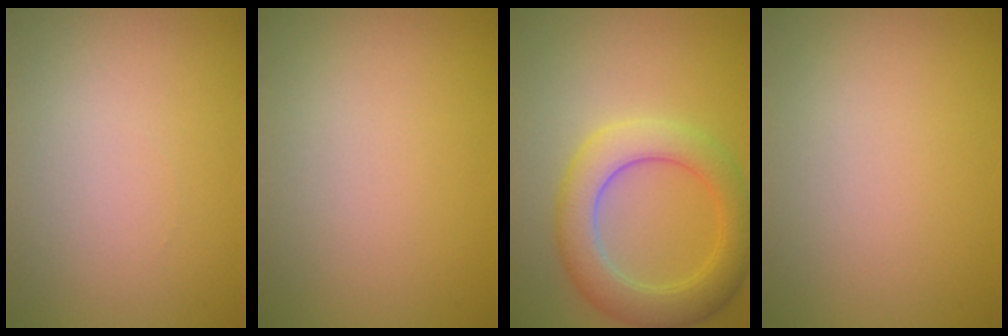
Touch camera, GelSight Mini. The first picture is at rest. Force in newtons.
{"total": 0.0}
{"total": 5.6, "press": 5.6, "slide": 0.2}
{"total": 0.0}